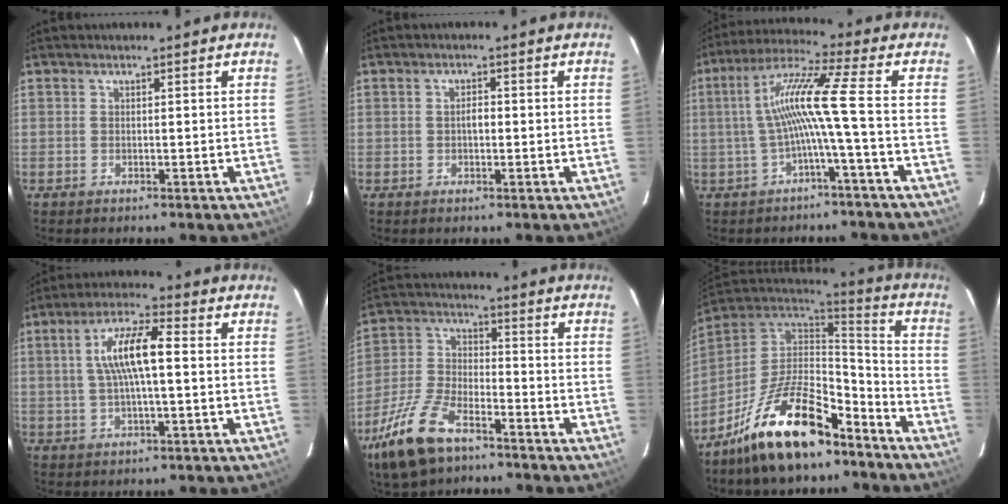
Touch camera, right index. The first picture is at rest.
{"total": 1.6, "force": [-0.2, 0.9, 1.3], "torque": [-0.025, 0.006, -0.006]}
{"total": 9.9, "force": [-1.7, -1.7, 9.6], "torque": [-0.192, 0.011, -0.024]}
{"total": 9.2, "force": [0.7, 2.0, 9.0], "torque": [-0.167, 0.013, 0.016]}
{"total": 15.6, "force": [-10.2, 6.9, 9.6], "torque": [-0.224, -0.015, -0.199]}
{"total": 20.2, "force": [-13.2, 7.8, 13.2], "torque": [-0.250, -0.001, -0.223]}